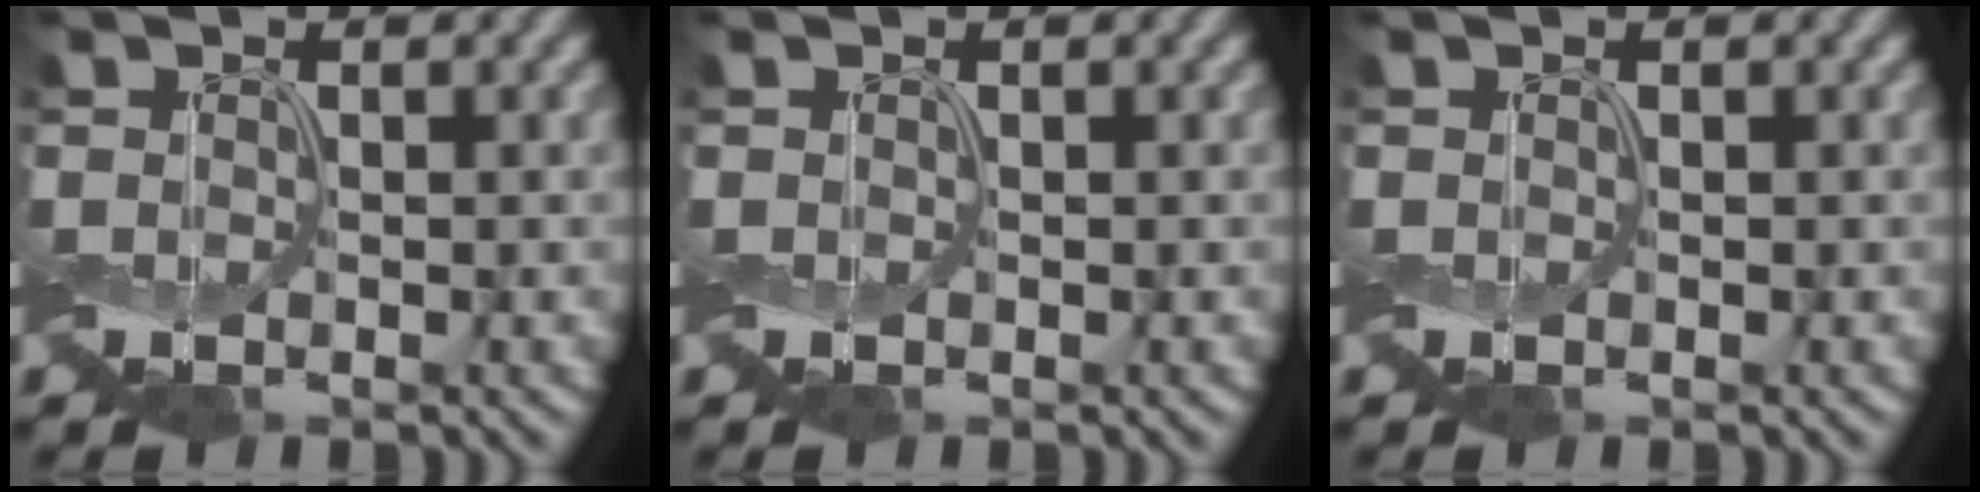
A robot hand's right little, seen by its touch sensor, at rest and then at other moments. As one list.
[{"total": 0.0}, {"total": 0.0}]